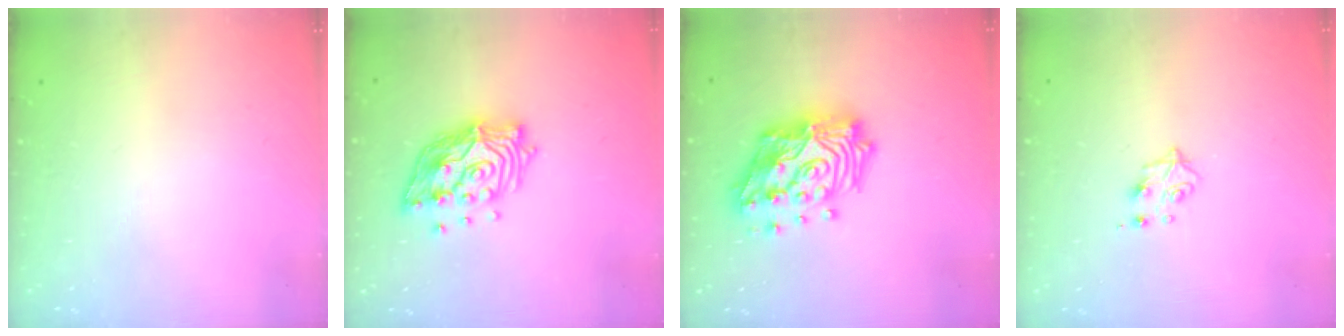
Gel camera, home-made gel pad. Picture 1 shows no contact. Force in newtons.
{"total": 14.3, "press": 14.1, "slide": 2.0}
{"total": 25.6, "press": 25.5, "slide": 2.2}
{"total": 4.9, "press": 4.8, "slide": 0.7}